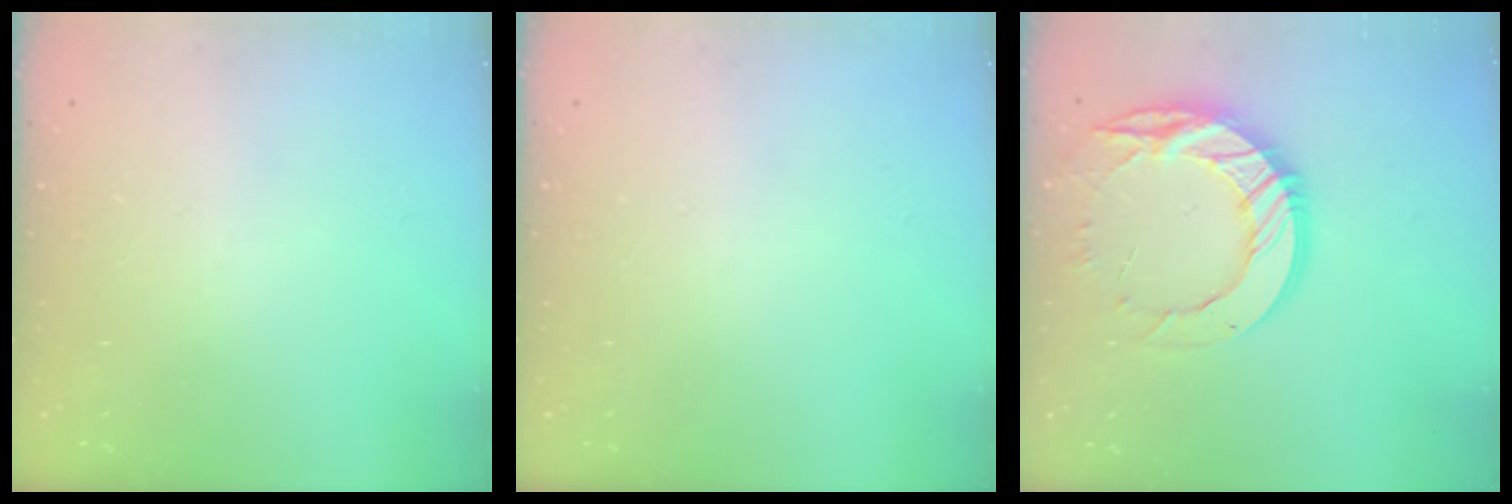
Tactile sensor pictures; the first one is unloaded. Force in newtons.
{"total": 0.0}
{"total": 17.2, "press": 17.1, "slide": 1.3}